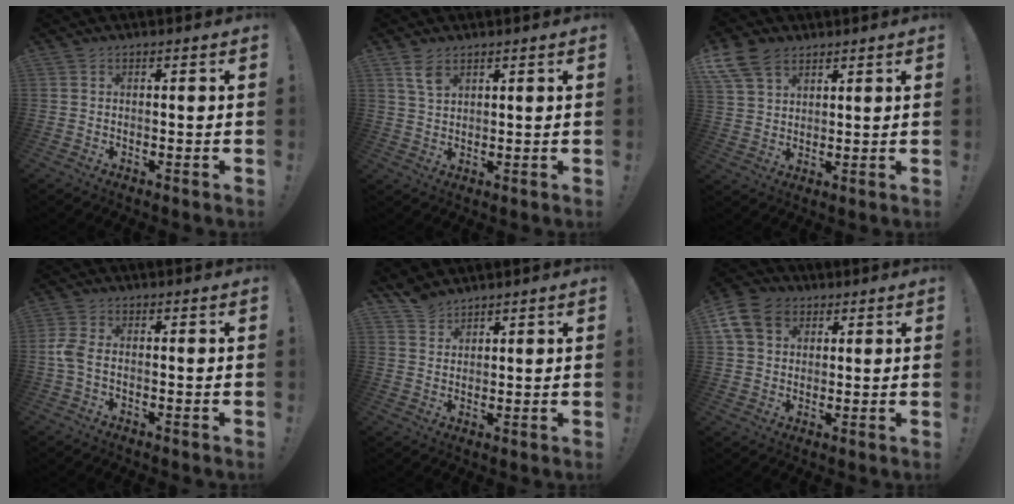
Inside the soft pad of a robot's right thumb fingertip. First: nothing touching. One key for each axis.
{"total": 5.3, "fx": 3.2, "fy": 2.8, "fz": 3.1, "tx": -0.044, "ty": -0.018, "tz": 0.059}
{"total": 10.1, "fx": 6.4, "fy": 6.4, "fz": 4.5, "tx": -0.095, "ty": -0.027, "tz": 0.129}
{"total": 4.2, "fx": -0.7, "fy": 1.9, "fz": 3.6, "tx": -0.083, "ty": -0.003, "tz": -0.014}
{"total": 4.7, "fx": 4.2, "fy": 2.0, "fz": 0.8, "tx": -0.015, "ty": -0.025, "tz": 0.081}
{"total": 12.4, "fx": 5.1, "fy": 9.5, "fz": 6.2, "tx": -0.104, "ty": -0.016, "tz": 0.104}